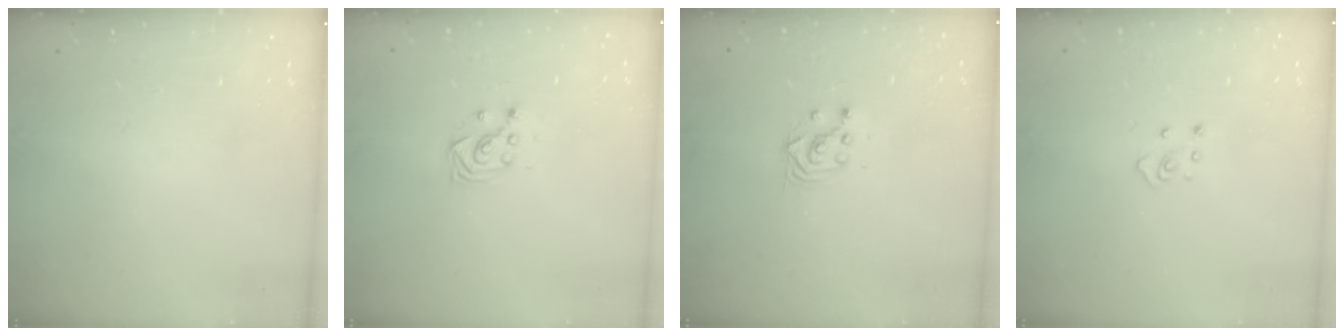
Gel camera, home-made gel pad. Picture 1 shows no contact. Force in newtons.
{"total": 2.9, "press": 2.9, "slide": 0.4}
{"total": 2.8, "press": 2.8, "slide": 0.2}
{"total": 2.8, "press": 2.8, "slide": 0.3}